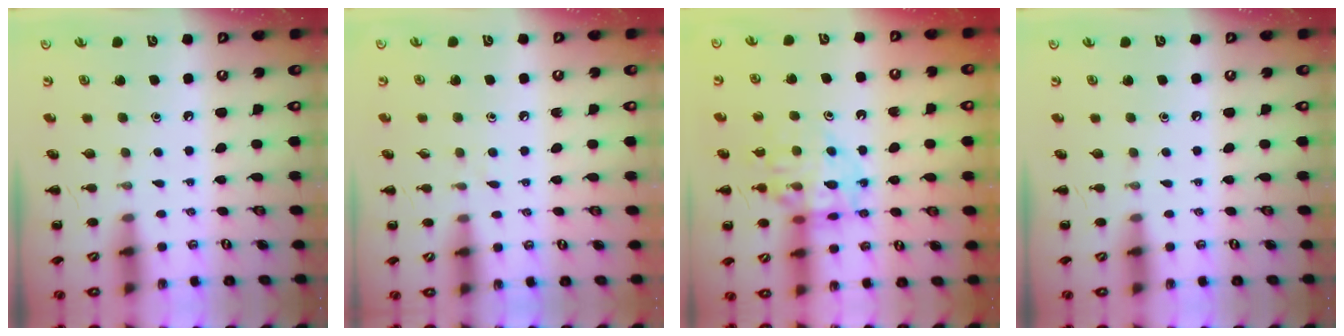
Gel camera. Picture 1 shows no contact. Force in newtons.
{"total": 3.9, "press": 3.5, "slide": 1.8}
{"total": 14.1, "press": 13.9, "slide": 2.4}
{"total": 0.0}